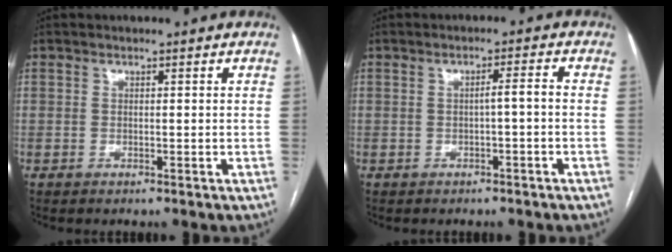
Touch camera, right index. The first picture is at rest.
{"total": 2.1, "force": [-0.5, 0.0, 2.0], "torque": [-0.029, 0.005, -0.008]}